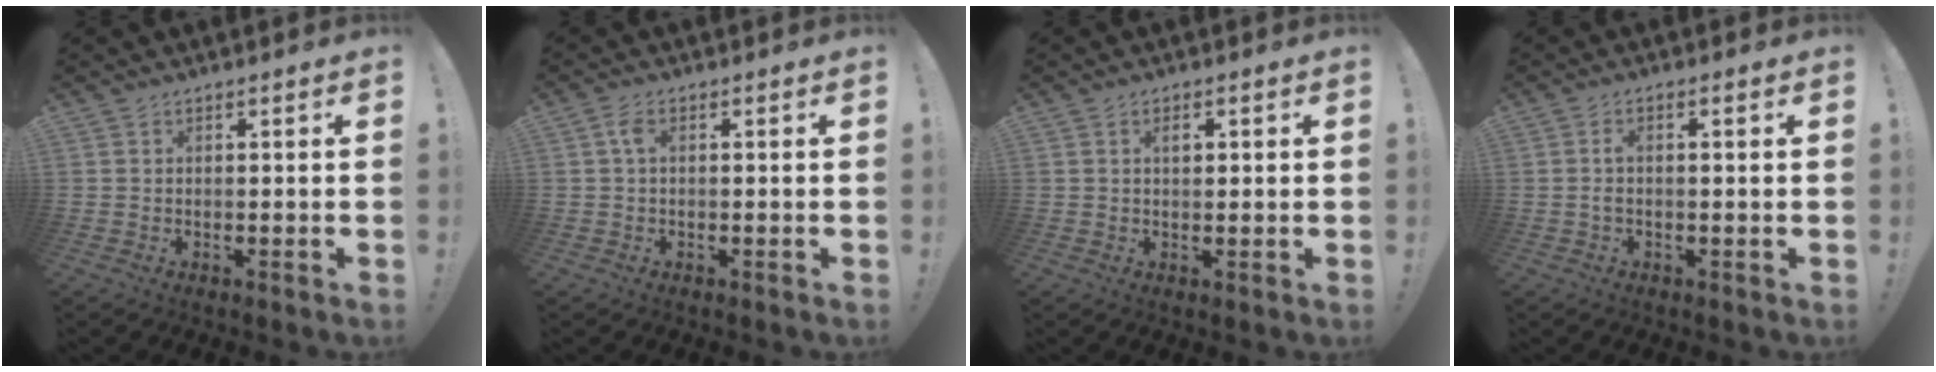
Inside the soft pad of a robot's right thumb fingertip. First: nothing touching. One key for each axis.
{"total": 2.8, "fx": 0.4, "fy": 1.4, "fz": 2.3, "tx": -0.048, "ty": 0.010, "tz": 0.006}
{"total": 1.9, "fx": 0.7, "fy": 1.0, "fz": 1.6, "tx": -0.017, "ty": -0.002, "tz": 0.007}
{"total": 3.0, "fx": -0.7, "fy": 0.4, "fz": 2.9, "tx": -0.050, "ty": 0.001, "tz": -0.013}